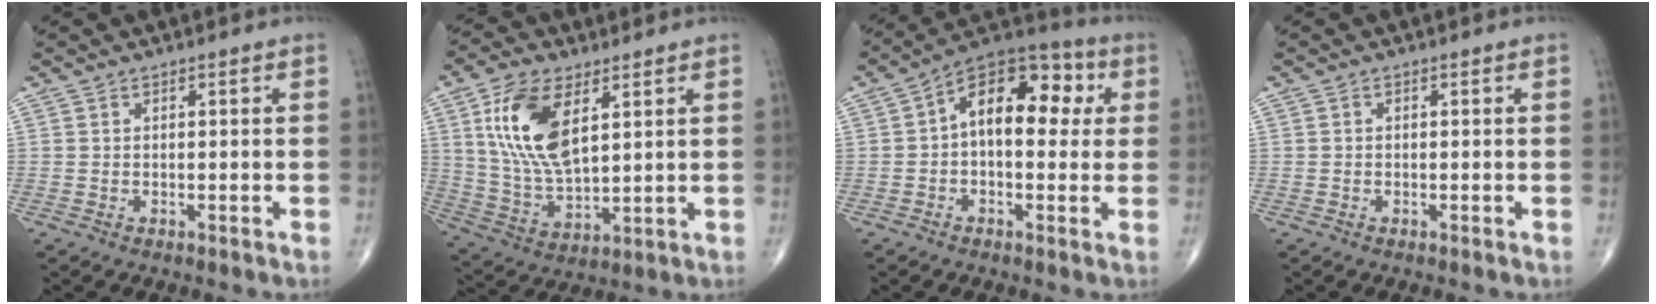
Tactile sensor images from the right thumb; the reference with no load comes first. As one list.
[{"total": 15.0, "force": [5.6, 7.4, 11.9], "torque": [-0.229, -0.020, 0.115]}, {"total": 15.0, "force": [2.2, 8.7, 12.0], "torque": [-0.145, 0.037, 0.022]}, {"total": 0.0}]